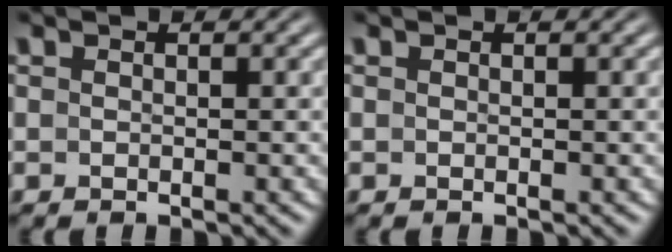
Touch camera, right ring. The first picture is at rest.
{"total": 0.0}